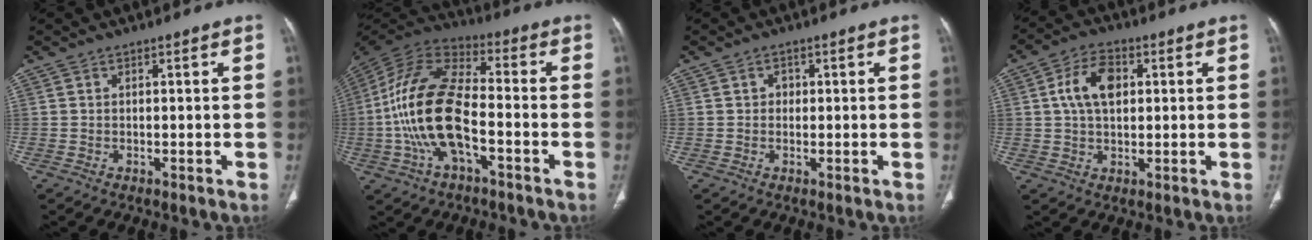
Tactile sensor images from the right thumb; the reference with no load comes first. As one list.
[{"total": 18.8, "force": [-4.0, 8.8, 16.2], "torque": [-0.333, 0.036, -0.076]}, {"total": 1.4, "force": [0.2, 1.2, 0.6], "torque": [-0.001, 0.003, 0.002]}, {"total": 8.4, "force": [1.8, 5.2, 6.3], "torque": [-0.108, 0.009, 0.031]}]